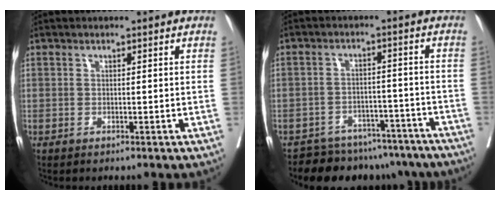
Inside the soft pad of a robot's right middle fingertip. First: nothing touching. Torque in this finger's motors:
{"motor_torque": [1.04, -1.10, 0.31, 0.05]}